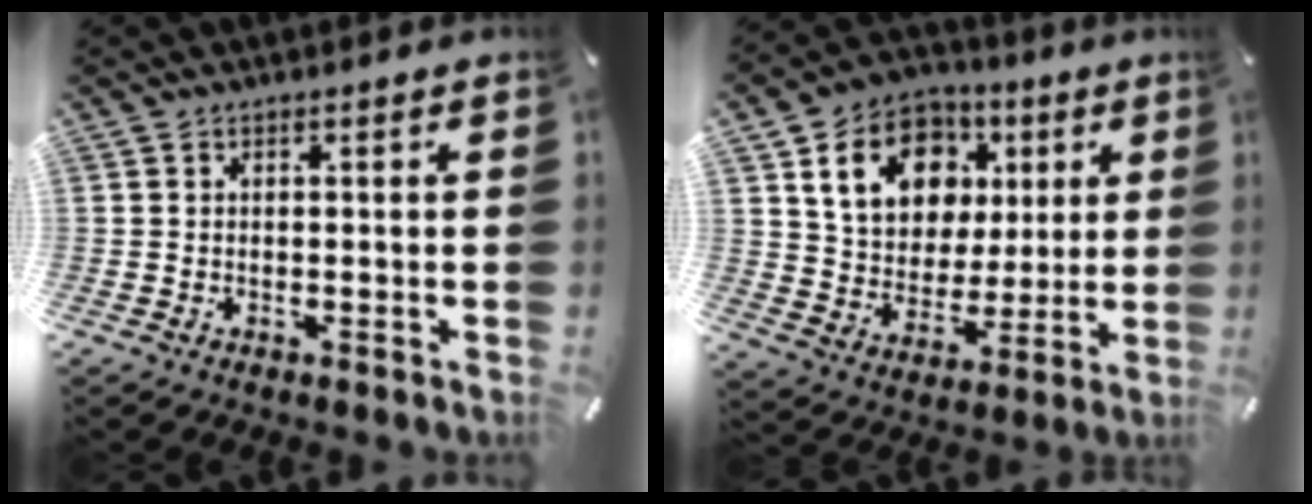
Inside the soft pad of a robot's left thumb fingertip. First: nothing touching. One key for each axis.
{"total": 16.1, "fx": 6.3, "fy": 13.0, "fz": 7.2, "tx": -0.119, "ty": -0.011, "tz": 0.122}